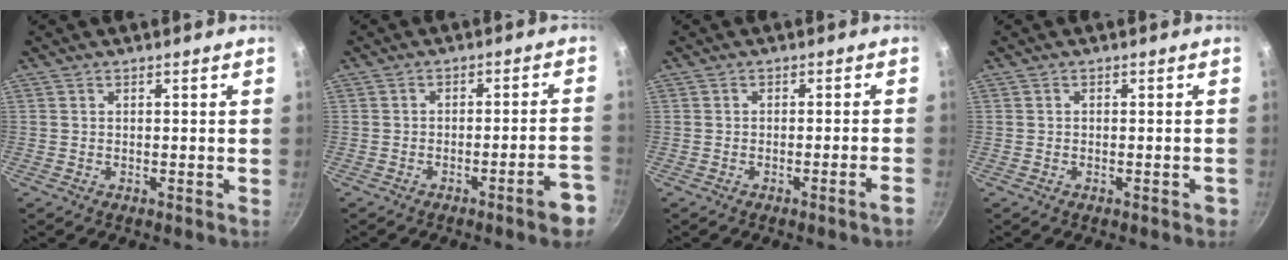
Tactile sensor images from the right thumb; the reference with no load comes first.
{"total": 6.5, "force": [-3.9, 0.8, 5.1], "torque": [-0.055, 0.039, -0.045]}
{"total": 2.5, "force": [-1.6, -0.4, 1.9], "torque": [-0.025, 0.014, -0.019]}
{"total": 1.1, "force": [-0.7, 0.4, 0.8], "torque": [-0.005, 0.010, -0.007]}